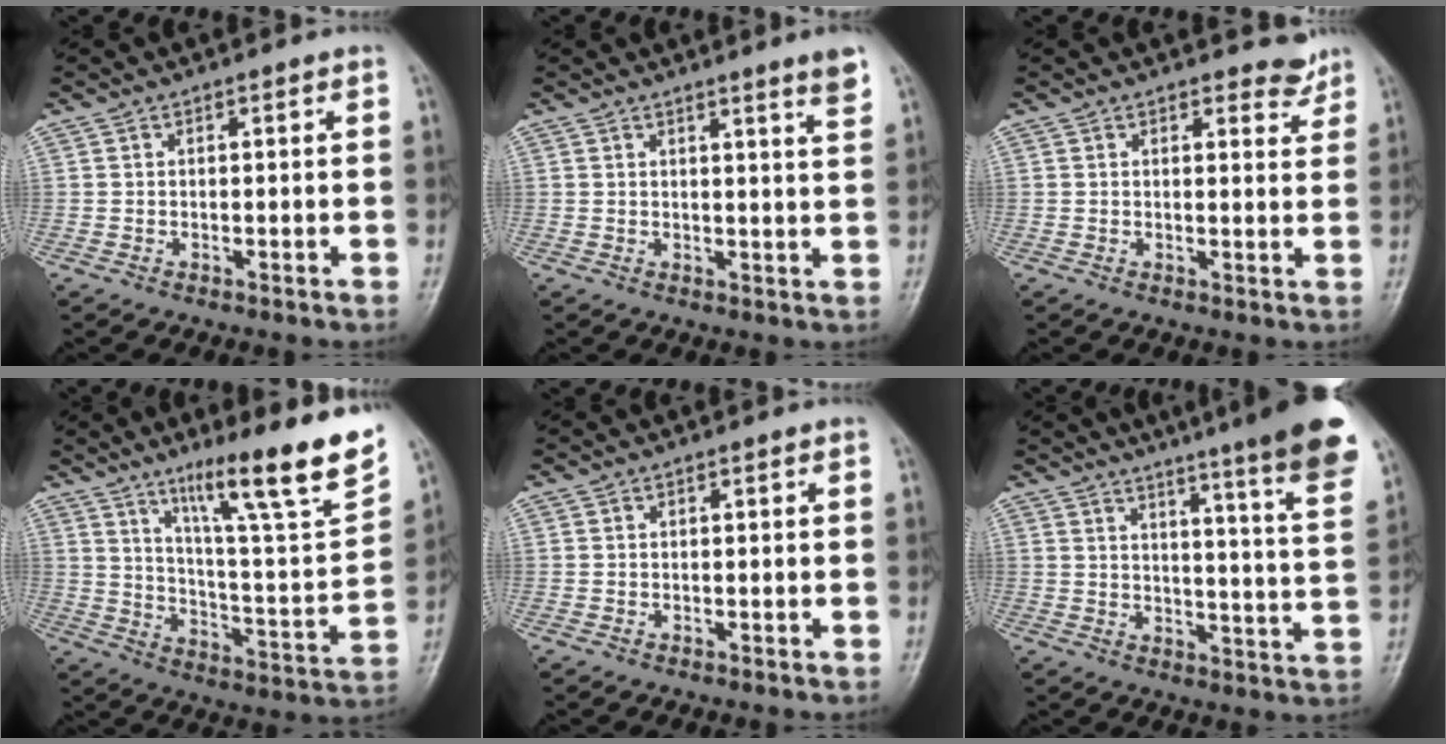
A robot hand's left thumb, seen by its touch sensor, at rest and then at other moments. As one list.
[{"total": 3.9, "force": [2.8, -0.4, 2.6], "torque": [-0.032, -0.027, 0.038]}, {"total": 3.3, "force": [2.9, 1.3, 0.7], "torque": [0.009, -0.025, 0.030]}, {"total": 22.0, "force": [14.1, 2.4, 16.6], "torque": [-0.224, -0.066, 0.228]}, {"total": 0.0}, {"total": 22.3, "force": [16.6, 1.6, 14.8], "torque": [-0.181, -0.094, 0.207]}]